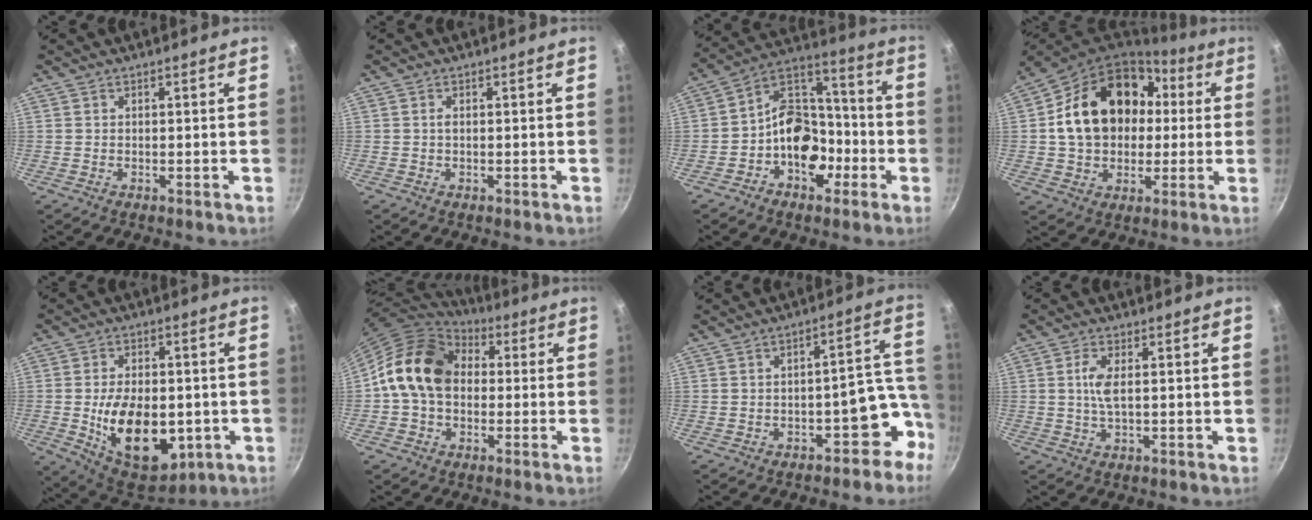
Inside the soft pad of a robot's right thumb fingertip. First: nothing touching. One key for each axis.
{"total": 0.6, "fx": 0.0, "fy": 0.3, "fz": 0.5, "tx": -0.011, "ty": 0.001, "tz": -0.001}
{"total": 13.7, "fx": -4.6, "fy": 10.1, "fz": 8.1, "tx": -0.071, "ty": 0.068, "tz": -0.090}
{"total": 21.6, "fx": 2.9, "fy": 16.3, "fz": 13.8, "tx": -0.221, "ty": 0.041, "tz": 0.049}
{"total": 17.8, "fx": -2.9, "fy": 10.8, "fz": 13.9, "tx": -0.190, "ty": -0.006, "tz": -0.029}
{"total": 15.0, "fx": 1.1, "fy": 11.2, "fz": 9.8, "tx": -0.142, "ty": 0.030, "tz": 0.002}
{"total": 8.8, "fx": -5.0, "fy": 5.1, "fz": 5.2, "tx": 0.012, "ty": 0.085, "tz": -0.055}
{"total": 4.3, "fx": 0.5, "fy": 1.6, "fz": 3.9, "tx": -0.086, "ty": 0.003, "tz": 0.009}